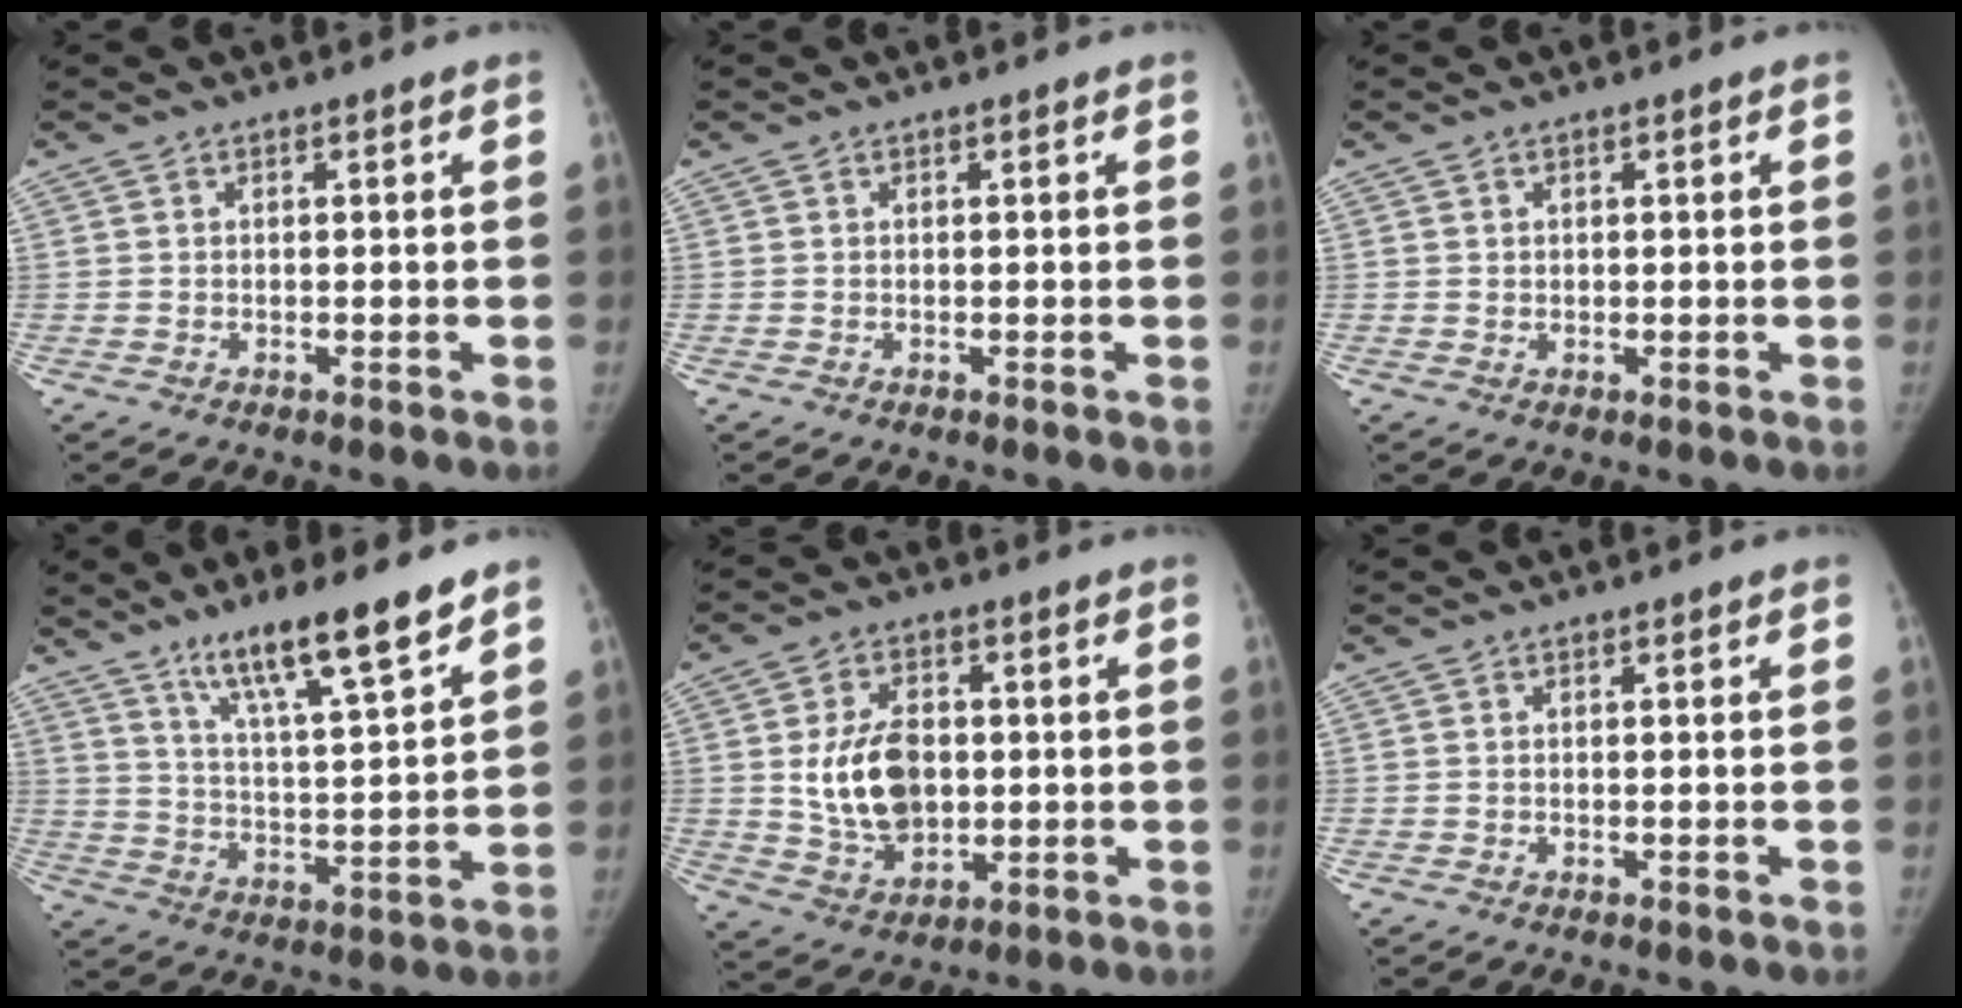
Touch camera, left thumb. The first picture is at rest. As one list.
[{"total": 0.0}, {"total": 0.6, "force": [0.4, 0.4, 0.1], "torque": [0.006, -0.002, 0.005]}, {"total": 14.8, "force": [10.5, 2.0, 10.3], "torque": [-0.163, -0.062, 0.184]}, {"total": 12.1, "force": [0.7, 8.4, 8.7], "torque": [-0.127, -0.008, 0.024]}, {"total": 0.0}]